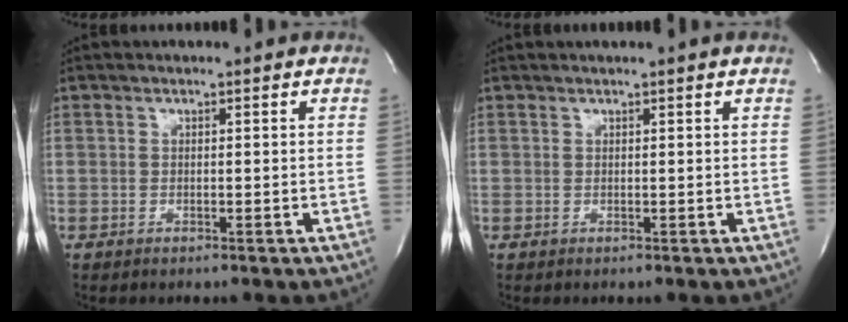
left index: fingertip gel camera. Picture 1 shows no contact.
{"total": 1.0, "force": [0.8, -0.3, 0.5], "torque": [-0.009, 0.004, 0.023]}